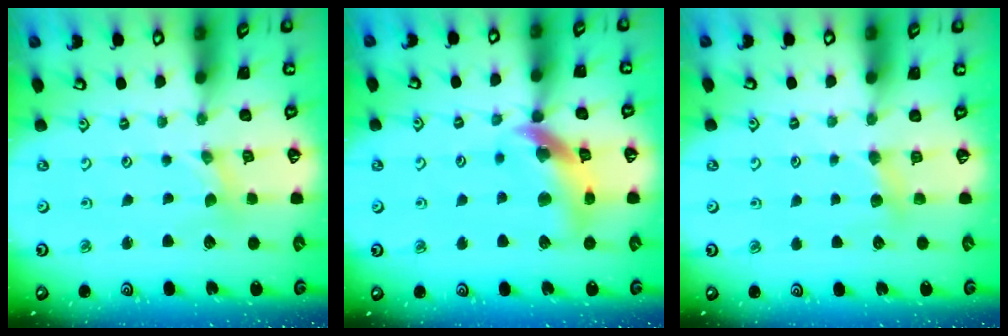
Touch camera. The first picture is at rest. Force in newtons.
{"total": 14.1, "press": 14.0, "slide": 1.7}
{"total": 4.2, "press": 4.1, "slide": 0.8}